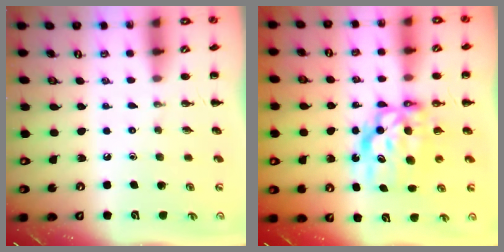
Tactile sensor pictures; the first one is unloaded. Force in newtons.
{"total": 9.1, "press": 8.9, "slide": 2.0}